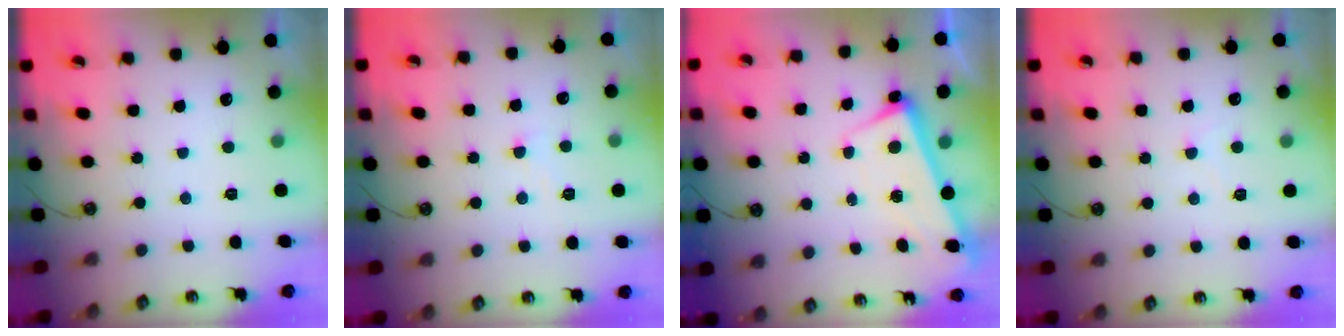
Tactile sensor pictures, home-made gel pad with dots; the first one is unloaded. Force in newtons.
{"total": 2.0, "press": 2.0, "slide": 0.4}
{"total": 2.6, "press": 2.4, "slide": 0.9}
{"total": 0.8, "press": 0.8, "slide": 0.2}